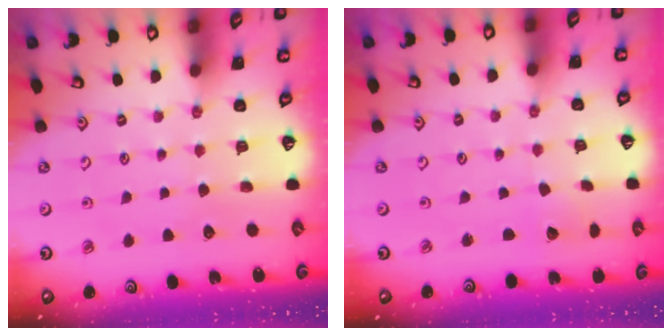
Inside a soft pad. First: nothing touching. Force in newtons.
{"total": 1.9, "press": 1.9, "slide": 0.1}